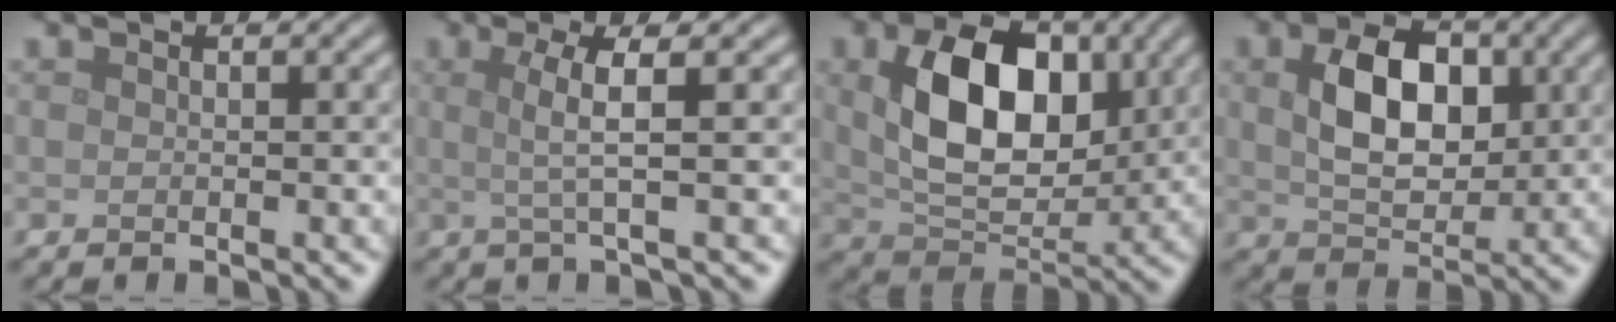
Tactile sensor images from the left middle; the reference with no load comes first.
{"total": 3.4, "force": [0.6, 0.6, 3.3], "torque": [-0.061, 0.001, 0.009]}
{"total": 9.2, "force": [1.8, 5.8, 6.8], "torque": [-0.127, -0.002, 0.040]}
{"total": 6.4, "force": [1.2, 4.2, 4.7], "torque": [-0.087, 0.001, 0.021]}